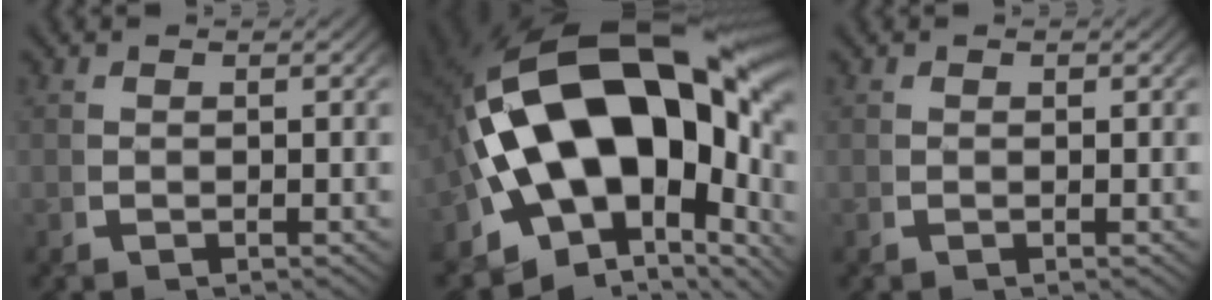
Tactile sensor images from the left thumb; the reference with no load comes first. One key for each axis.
{"total": 26.0, "fx": -0.5, "fy": 16.0, "fz": 20.5, "tx": -0.380, "ty": -0.067, "tz": 0.021}
{"total": 0.0}